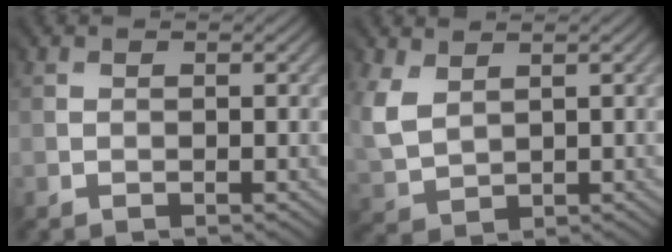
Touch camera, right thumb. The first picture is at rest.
{"total": 4.7, "force": [3.1, 3.1, 1.5], "torque": [-0.072, 0.008, 0.068]}